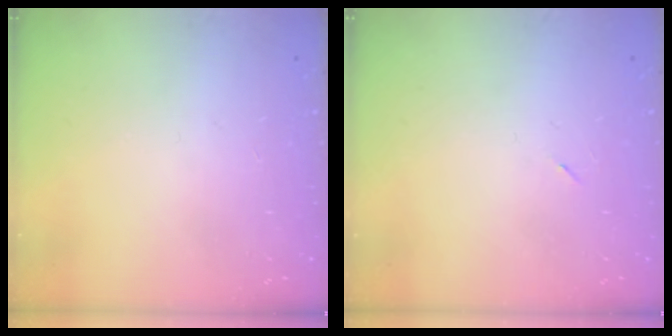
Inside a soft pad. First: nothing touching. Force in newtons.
{"total": 2.2, "press": 1.9, "slide": 1.2}